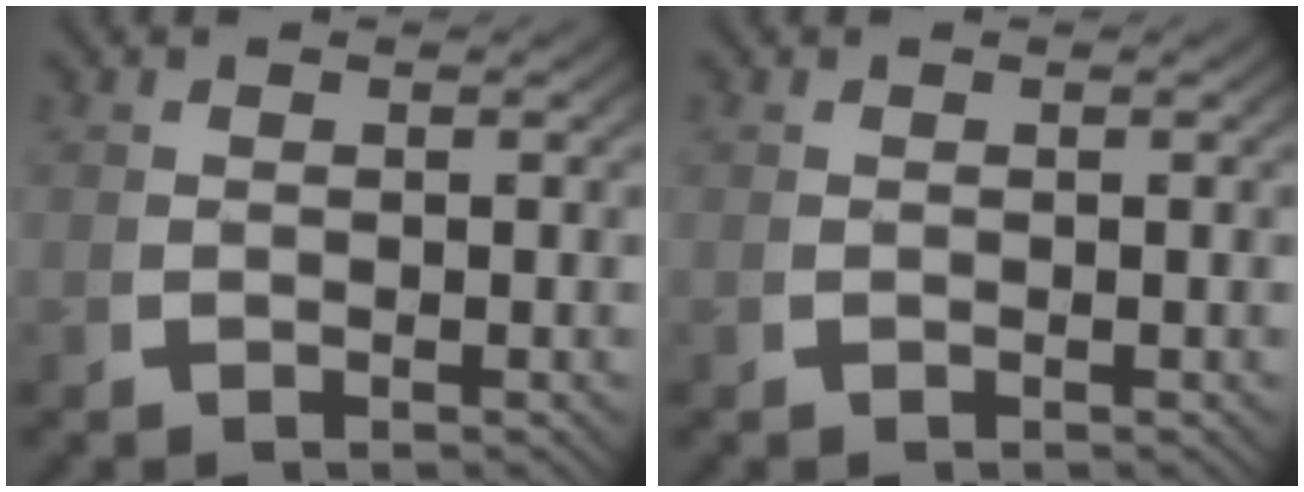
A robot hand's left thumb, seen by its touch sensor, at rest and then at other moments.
{"total": 0.0}